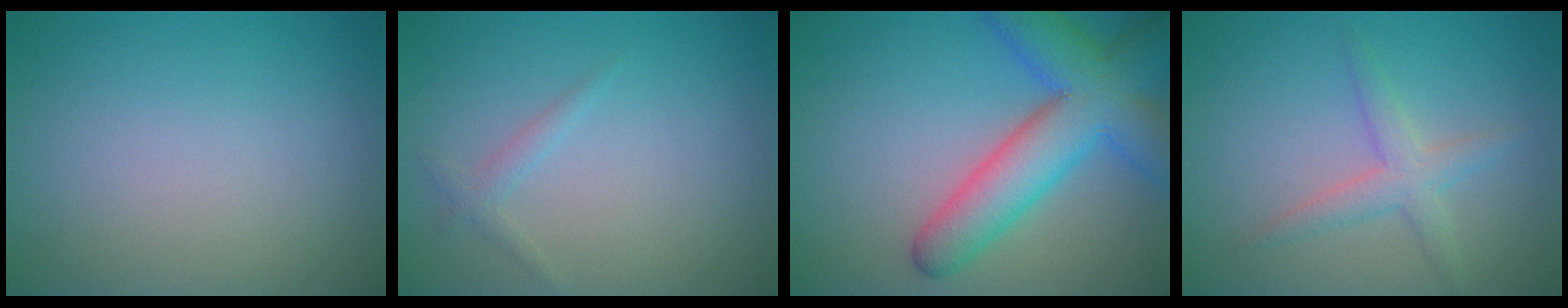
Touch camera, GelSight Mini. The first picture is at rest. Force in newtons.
{"total": 1.0, "press": 1.0, "slide": 0.2}
{"total": 8.3, "press": 8.3, "slide": 0.4}
{"total": 2.5, "press": 2.5, "slide": 0.1}